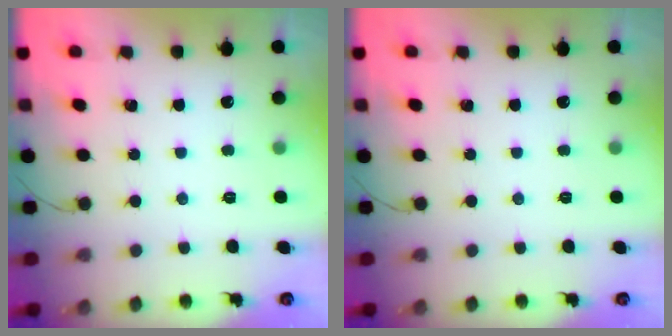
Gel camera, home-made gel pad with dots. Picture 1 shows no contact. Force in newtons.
{"total": 0.0}